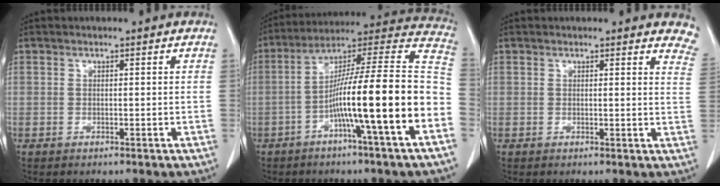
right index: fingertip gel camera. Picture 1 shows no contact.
{"total": 20.1, "force": [-6.1, -0.6, 19.1], "torque": [-0.261, 0.020, -0.106]}
{"total": 6.5, "force": [6.2, 1.7, 1.2], "torque": [0.016, -0.020, 0.031]}